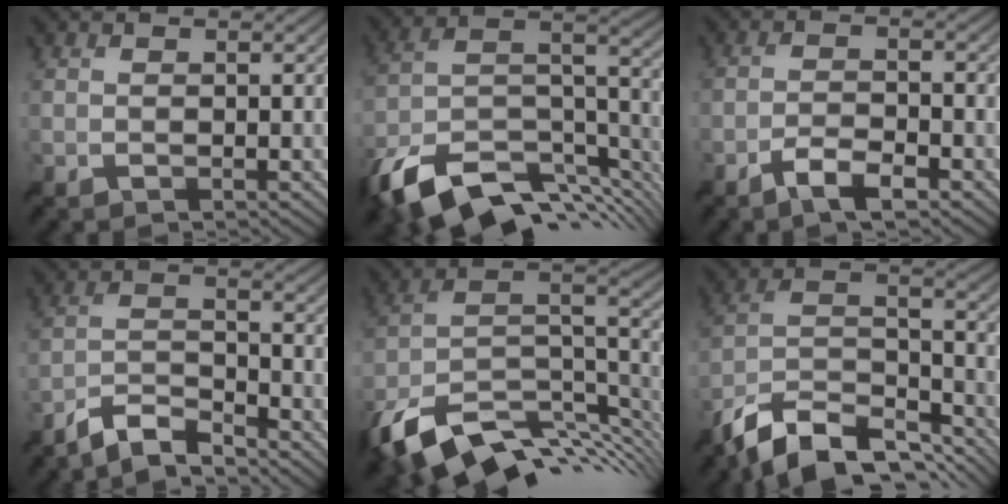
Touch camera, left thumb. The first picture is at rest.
{"total": 14.5, "force": [-9.6, 5.9, 9.1], "torque": [-0.202, -0.011, -0.161]}
{"total": 3.9, "force": [-2.6, 0.8, 2.8], "torque": [-0.059, 0.006, -0.053]}
{"total": 5.9, "force": [-5.2, 1.1, 2.5], "torque": [-0.054, -0.001, -0.107]}
{"total": 14.0, "force": [-6.7, 7.1, 10.1], "torque": [-0.224, -0.019, -0.106]}
{"total": 13.8, "force": [-10.6, 5.1, 7.1], "torque": [-0.157, 0.003, -0.190]}